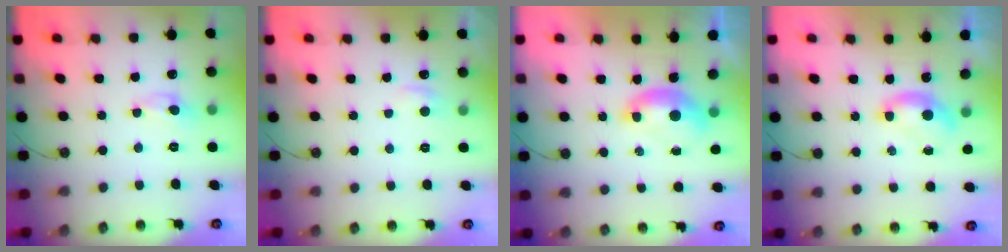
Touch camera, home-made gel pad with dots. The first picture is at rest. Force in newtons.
{"total": 0.8, "press": 0.2, "slide": 0.8}
{"total": 1.5, "press": 1.4, "slide": 0.6}
{"total": 1.2, "press": 1.1, "slide": 0.5}